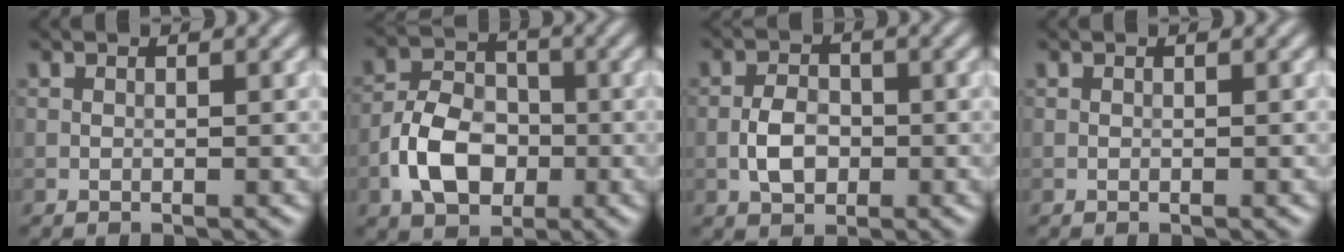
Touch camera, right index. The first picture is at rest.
{"total": 5.9, "force": [-2.1, 4.0, 3.8], "torque": [-0.065, 0.004, -0.043]}
{"total": 3.1, "force": [-0.8, 2.1, 2.1], "torque": [-0.035, 0.004, -0.019]}
{"total": 0.0}